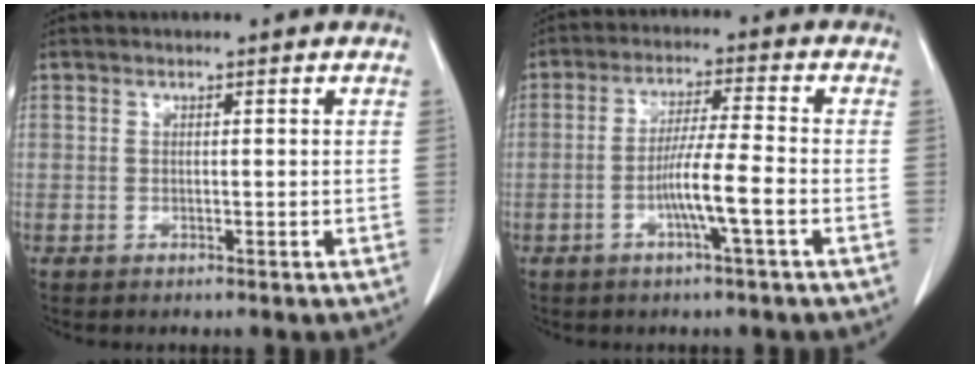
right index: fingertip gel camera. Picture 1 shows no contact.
{"total": 6.9, "force": [-2.4, -0.5, 6.4], "torque": [-0.120, -0.001, -0.046]}